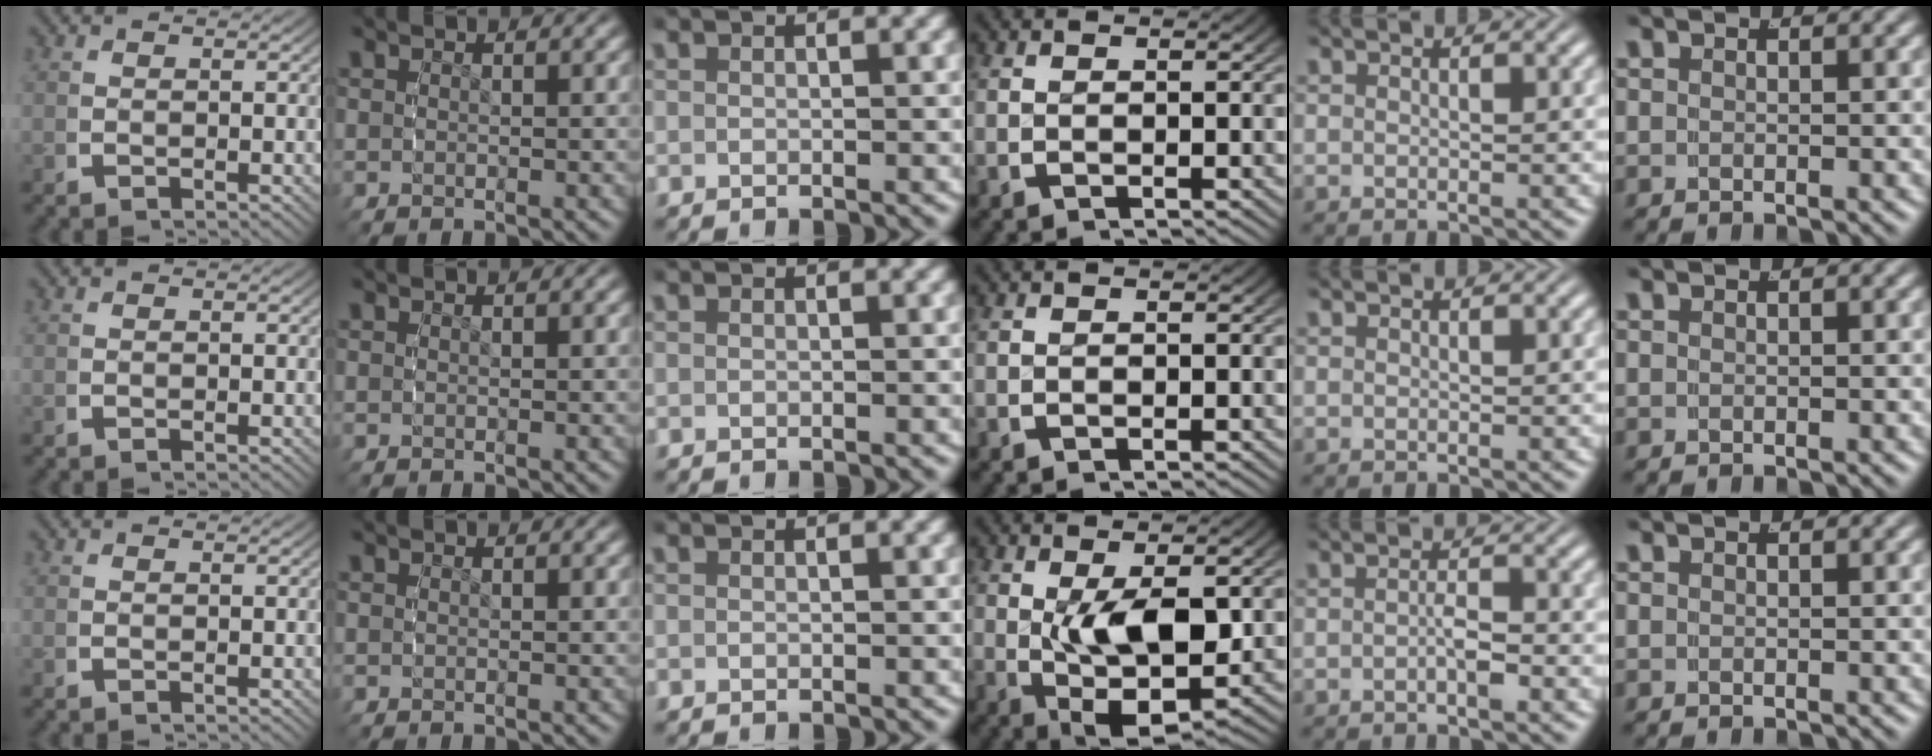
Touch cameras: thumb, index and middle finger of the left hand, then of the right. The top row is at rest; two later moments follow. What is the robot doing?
{"motion": "grasp_and_lifting", "object": "camera"}